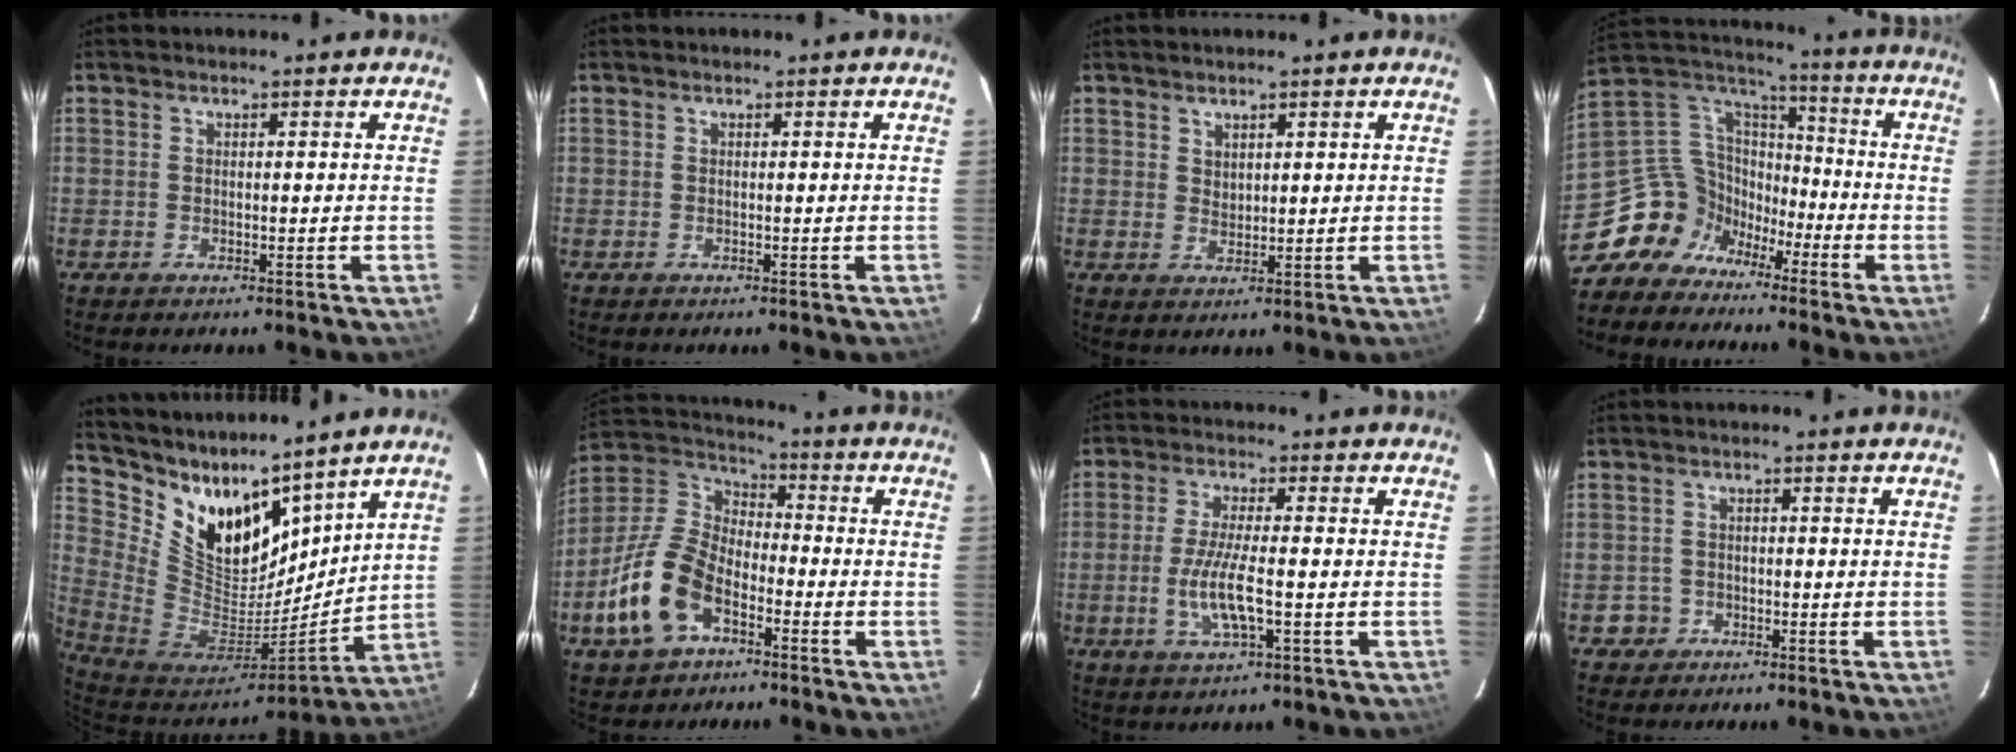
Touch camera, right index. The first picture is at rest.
{"total": 0.0}
{"total": 2.0, "force": [1.6, 1.0, 0.7], "torque": [-0.008, 0.002, 0.031]}
{"total": 12.6, "force": [-9.0, 8.4, 2.3], "torque": [-0.066, 0.047, -0.175]}
{"total": 16.2, "force": [13.2, 6.9, 6.5], "torque": [-0.143, -0.024, 0.262]}
{"total": 15.3, "force": [-7.1, 8.8, 10.3], "torque": [-0.231, 0.005, -0.137]}
{"total": 8.1, "force": [-2.0, 1.5, 7.7], "torque": [-0.154, -0.009, -0.040]}
{"total": 2.9, "force": [-1.3, 2.7, 0.0], "torque": [-0.002, 0.015, -0.020]}